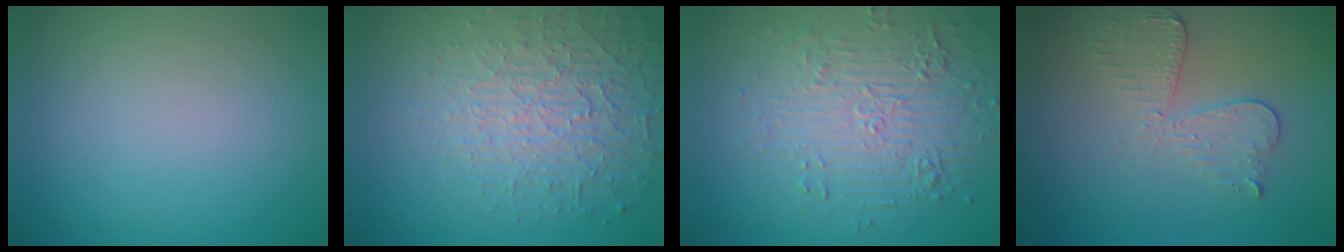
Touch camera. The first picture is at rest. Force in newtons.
{"total": 4.6, "press": 4.0, "slide": 2.3}
{"total": 4.8, "press": 4.2, "slide": 2.4}
{"total": 3.0, "press": 2.7, "slide": 1.3}